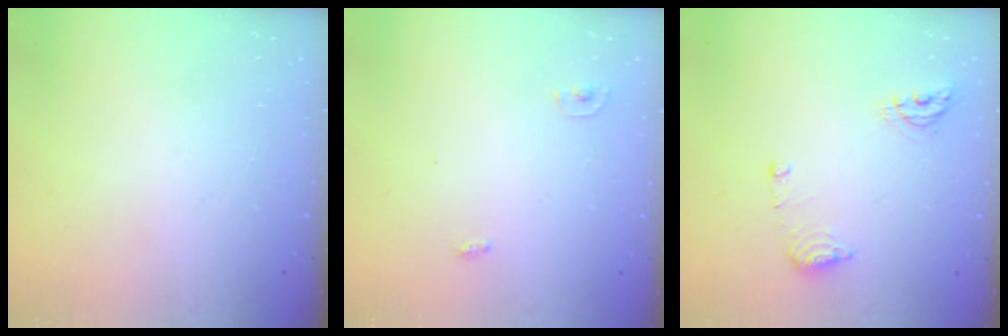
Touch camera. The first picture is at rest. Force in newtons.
{"total": 2.8, "press": 2.8, "slide": 0.1}
{"total": 8.1, "press": 8.1, "slide": 0.9}